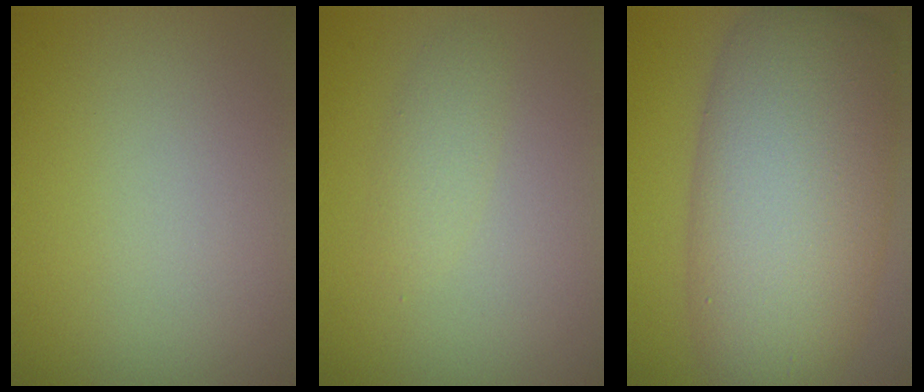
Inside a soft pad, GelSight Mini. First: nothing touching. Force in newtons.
{"total": 1.5, "press": 1.5, "slide": 0.1}
{"total": 12.8, "press": 12.8, "slide": 0.6}